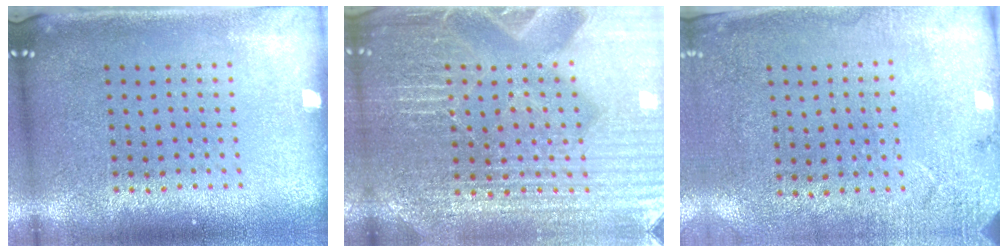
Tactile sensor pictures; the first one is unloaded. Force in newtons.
{"total": 5.0, "press": 4.7, "slide": 1.7}
{"total": 2.7, "press": 2.2, "slide": 1.6}